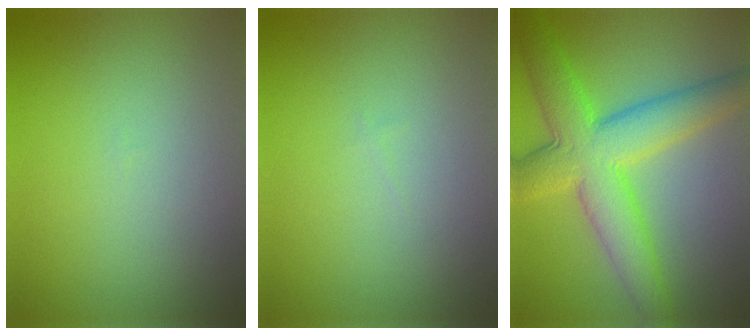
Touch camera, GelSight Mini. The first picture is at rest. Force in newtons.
{"total": 0.0}
{"total": 9.1, "press": 9.1, "slide": 0.3}